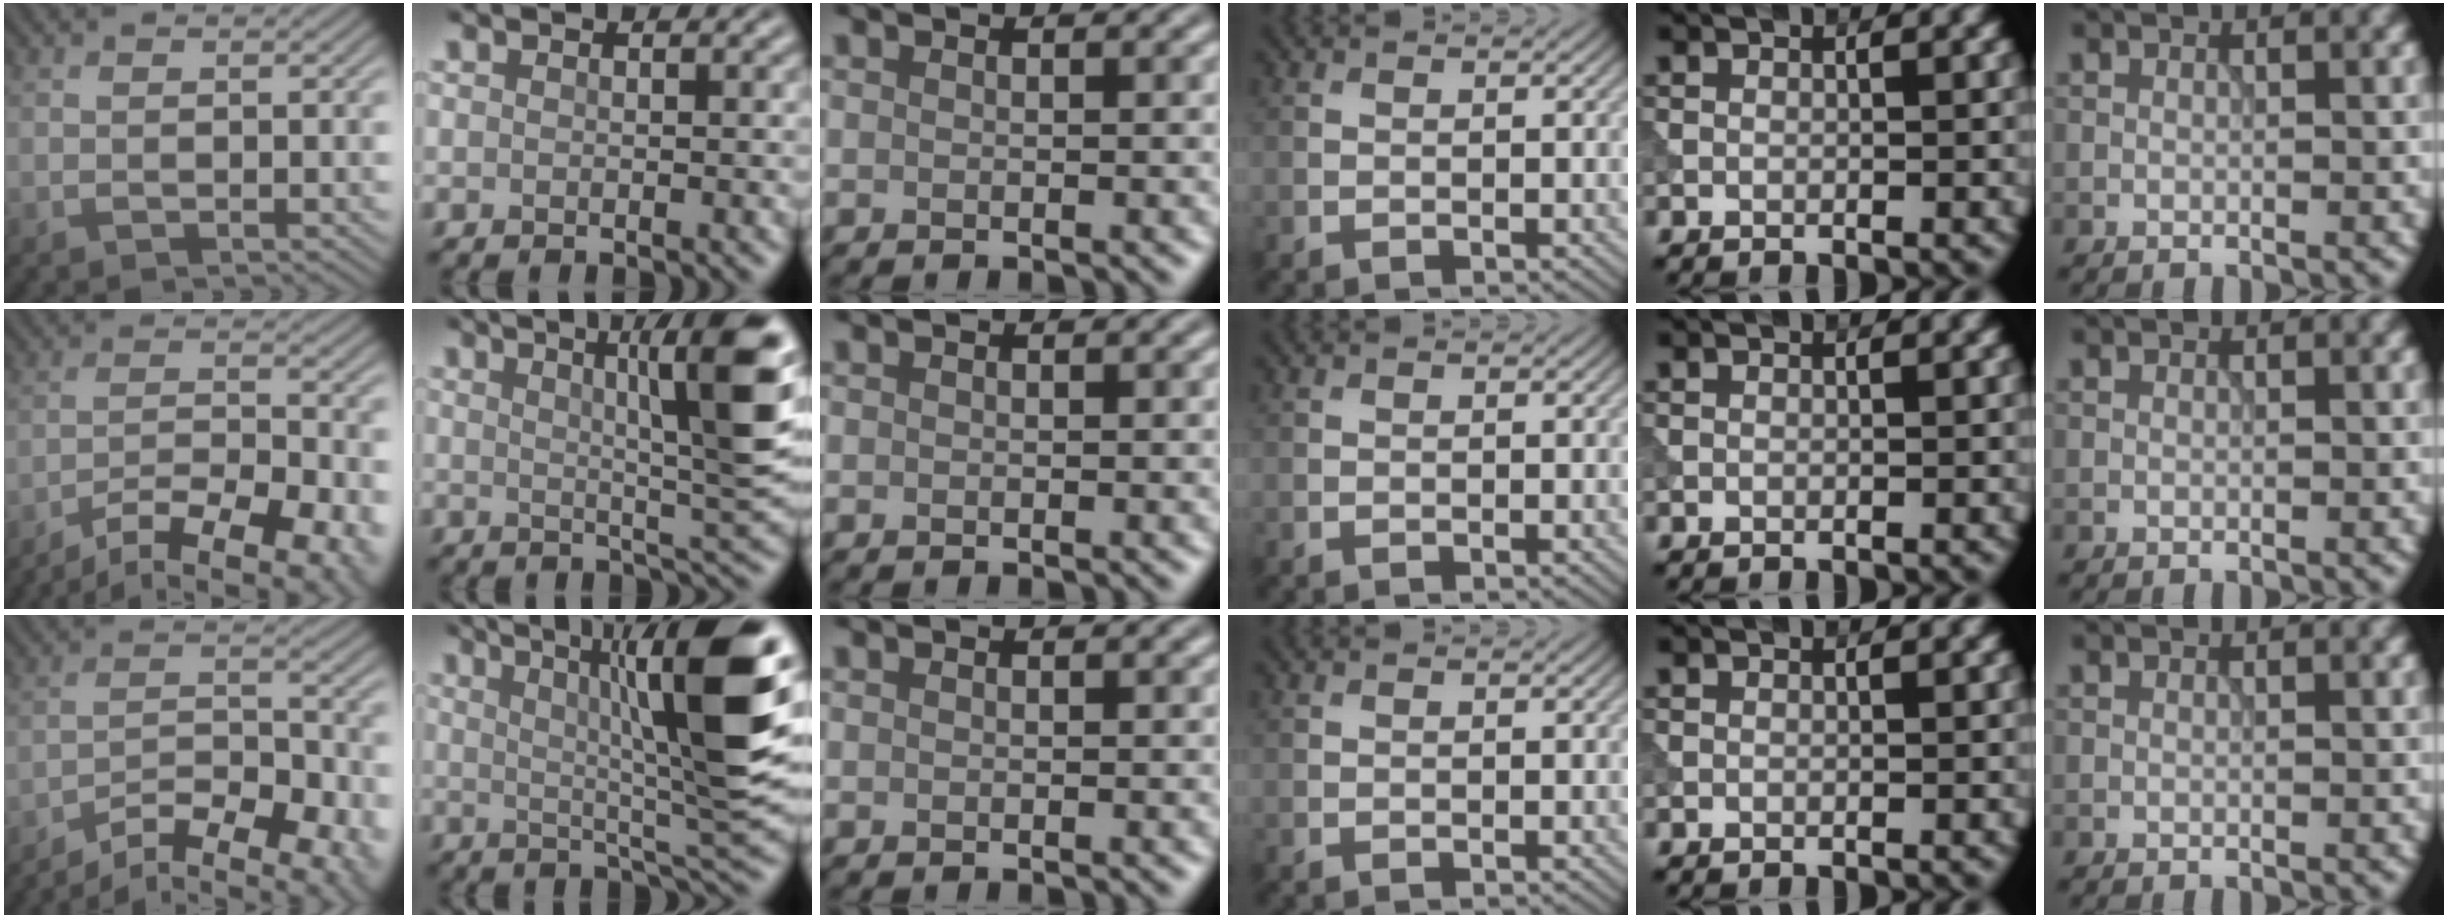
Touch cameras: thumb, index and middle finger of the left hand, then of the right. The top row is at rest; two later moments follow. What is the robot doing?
{"motion": "extract", "object": "tissue"}